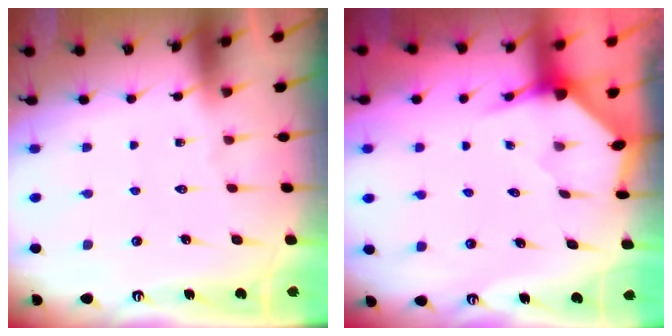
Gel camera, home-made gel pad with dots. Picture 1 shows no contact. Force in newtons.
{"total": 3.2, "press": 3.2, "slide": 0.3}